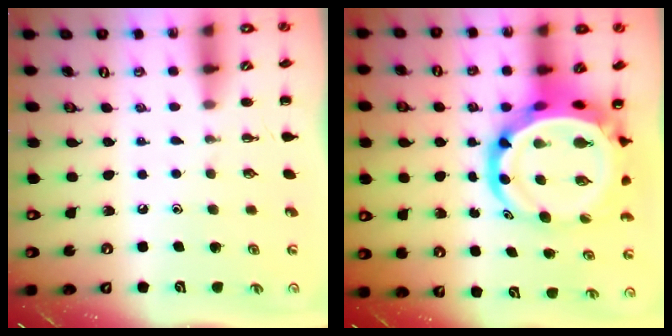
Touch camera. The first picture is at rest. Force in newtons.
{"total": 14.2, "press": 13.7, "slide": 4.0}